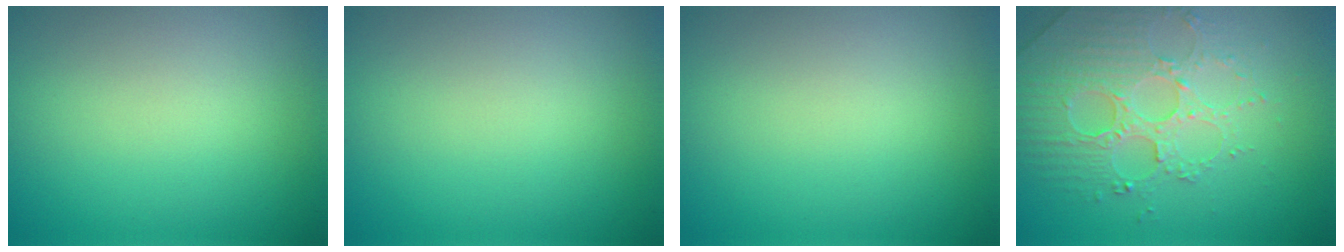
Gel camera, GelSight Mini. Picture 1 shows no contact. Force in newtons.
{"total": 0.0}
{"total": 0.0}
{"total": 4.2, "press": 3.9, "slide": 1.3}